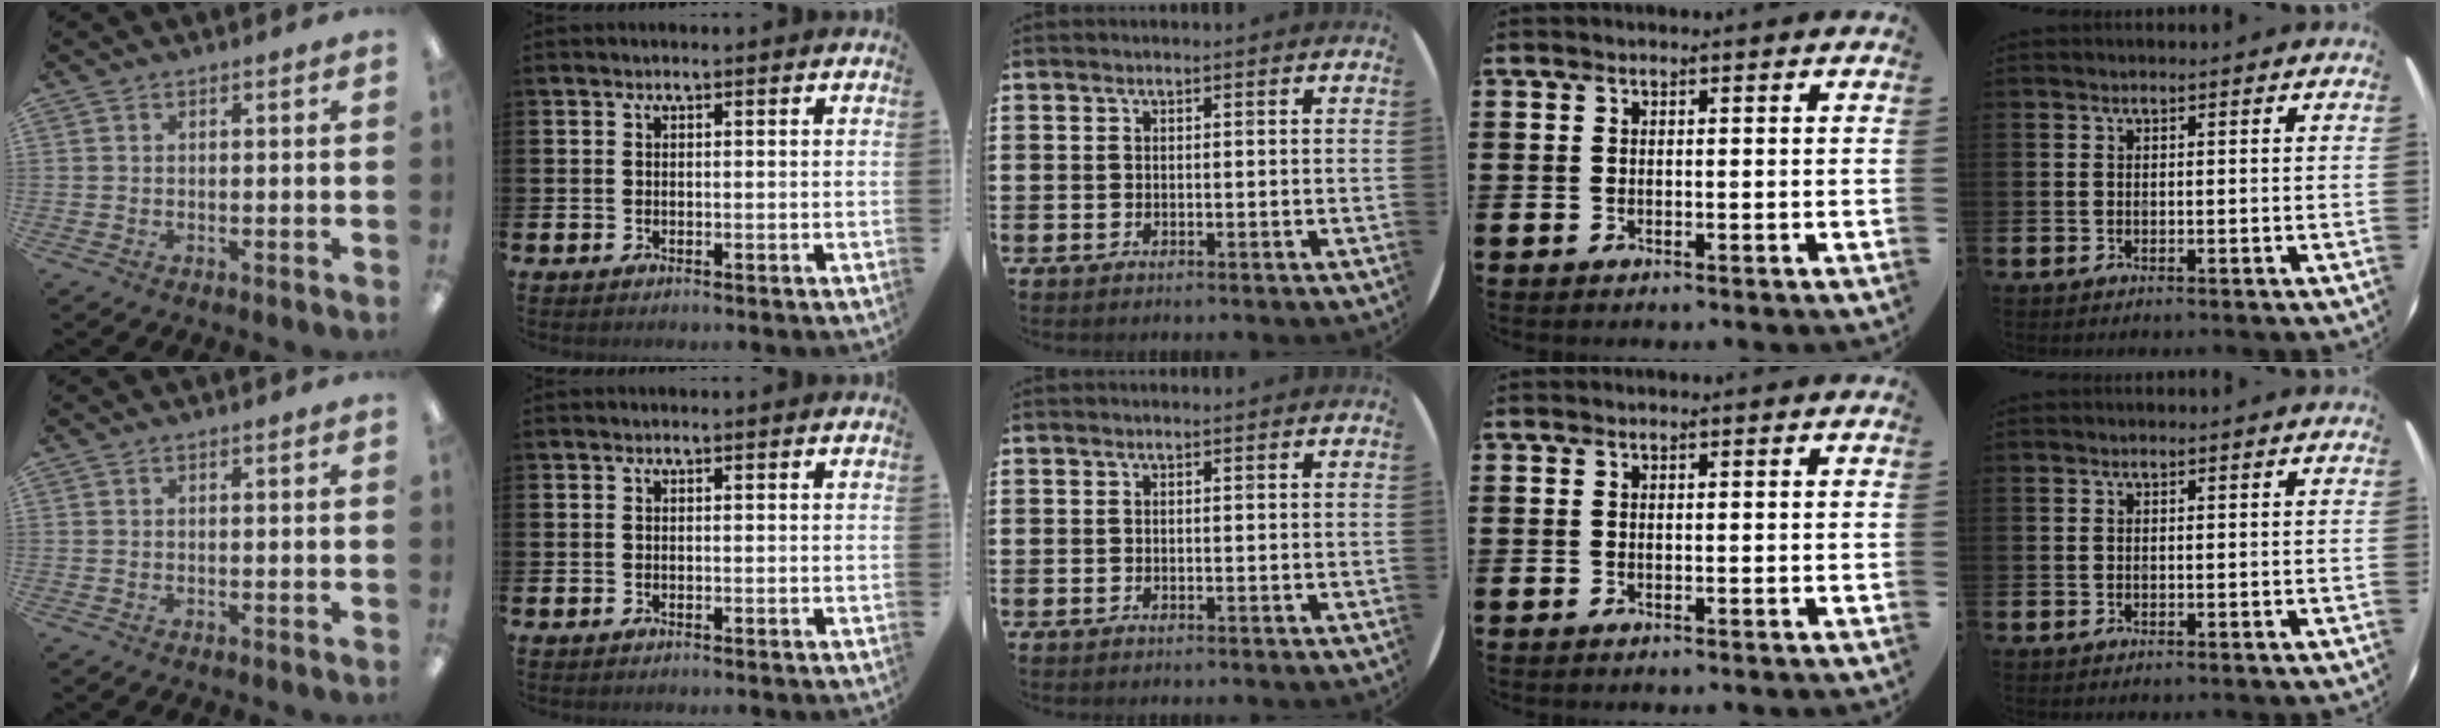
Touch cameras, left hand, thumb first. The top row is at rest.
{}